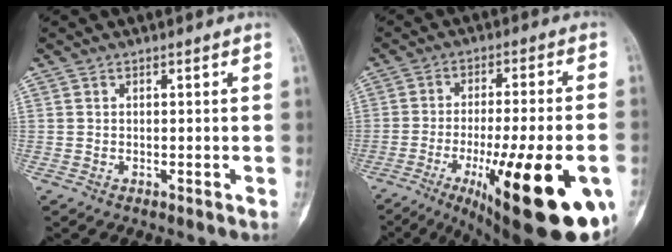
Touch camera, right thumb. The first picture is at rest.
{"total": 26.8, "force": [-10.3, 7.0, 23.8], "torque": [-0.297, 0.006, -0.138]}